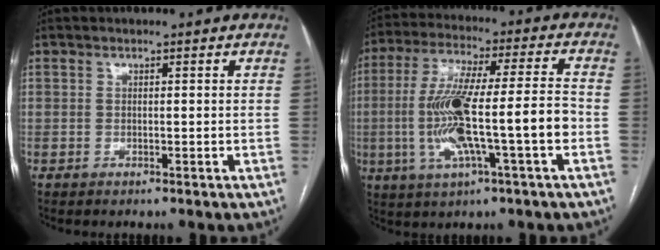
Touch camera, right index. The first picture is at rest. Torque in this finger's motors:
{"motor_torque": [1.93, -0.20, 0.68, 0.21]}